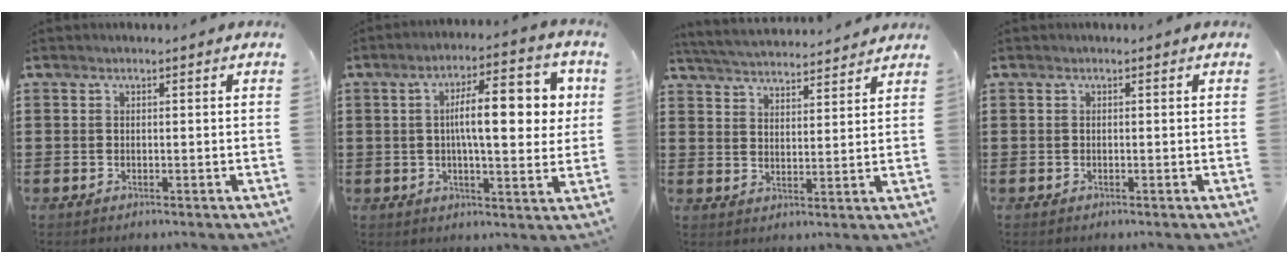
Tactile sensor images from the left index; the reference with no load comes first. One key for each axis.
{"total": 11.7, "fx": 1.9, "fy": 3.6, "fz": 11.0, "tx": -0.172, "ty": 0.004, "tz": 0.022}
{"total": 4.7, "fx": 4.6, "fy": 0.1, "fz": 0.7, "tx": -0.032, "ty": -0.026, "tz": 0.080}
{"total": 0.0}